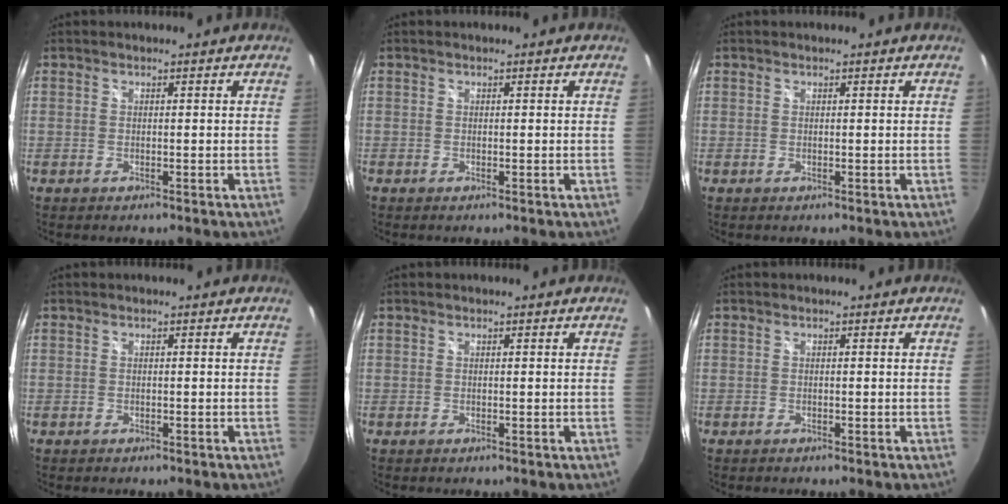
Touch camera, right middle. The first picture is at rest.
{"total": 0.0}
{"total": 0.0}
{"total": 0.8, "force": [-0.6, 0.5, 0.2], "torque": [-0.007, -0.002, -0.008]}
{"total": 0.0}
{"total": 0.5, "force": [-0.5, 0.1, 0.1], "torque": [-0.003, -0.003, -0.010]}